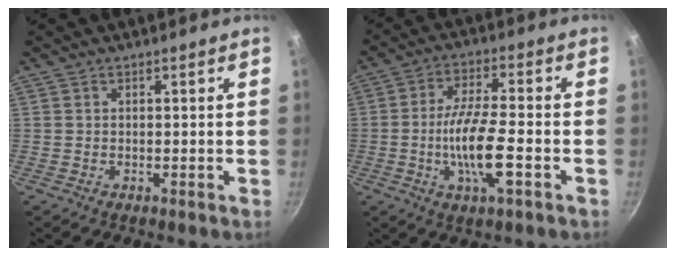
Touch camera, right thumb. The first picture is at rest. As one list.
[{"total": 11.3, "force": [-3.1, 2.5, 10.5], "torque": [-0.197, 0.014, -0.063]}]